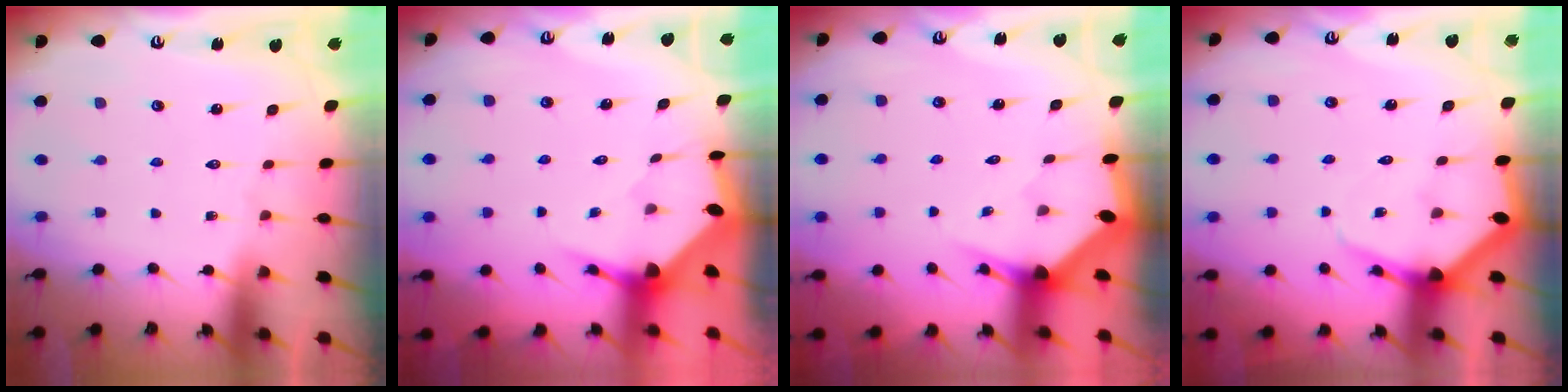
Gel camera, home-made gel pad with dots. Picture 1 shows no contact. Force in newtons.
{"total": 3.6, "press": 3.5, "slide": 0.5}
{"total": 3.3, "press": 3.3, "slide": 0.2}
{"total": 5.1, "press": 5.0, "slide": 0.5}